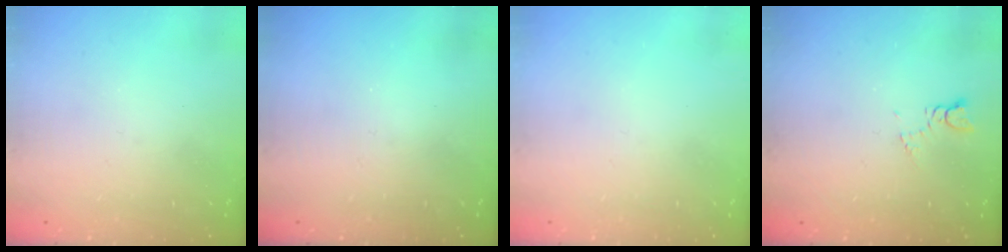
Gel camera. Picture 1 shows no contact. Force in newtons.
{"total": 0.0}
{"total": 0.0}
{"total": 2.6, "press": 2.6, "slide": 0.4}